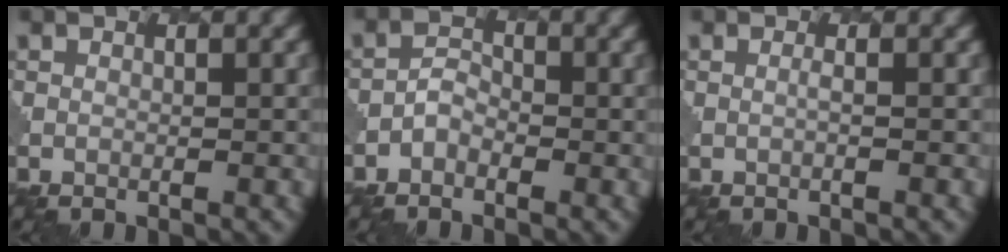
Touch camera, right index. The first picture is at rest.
{"total": 1.3, "force": [-0.7, 0.9, 0.4], "torque": [-0.007, 0.006, -0.016]}
{"total": 0.6, "force": [0.1, 0.1, 0.6], "torque": [-0.007, 0.000, 0.000]}